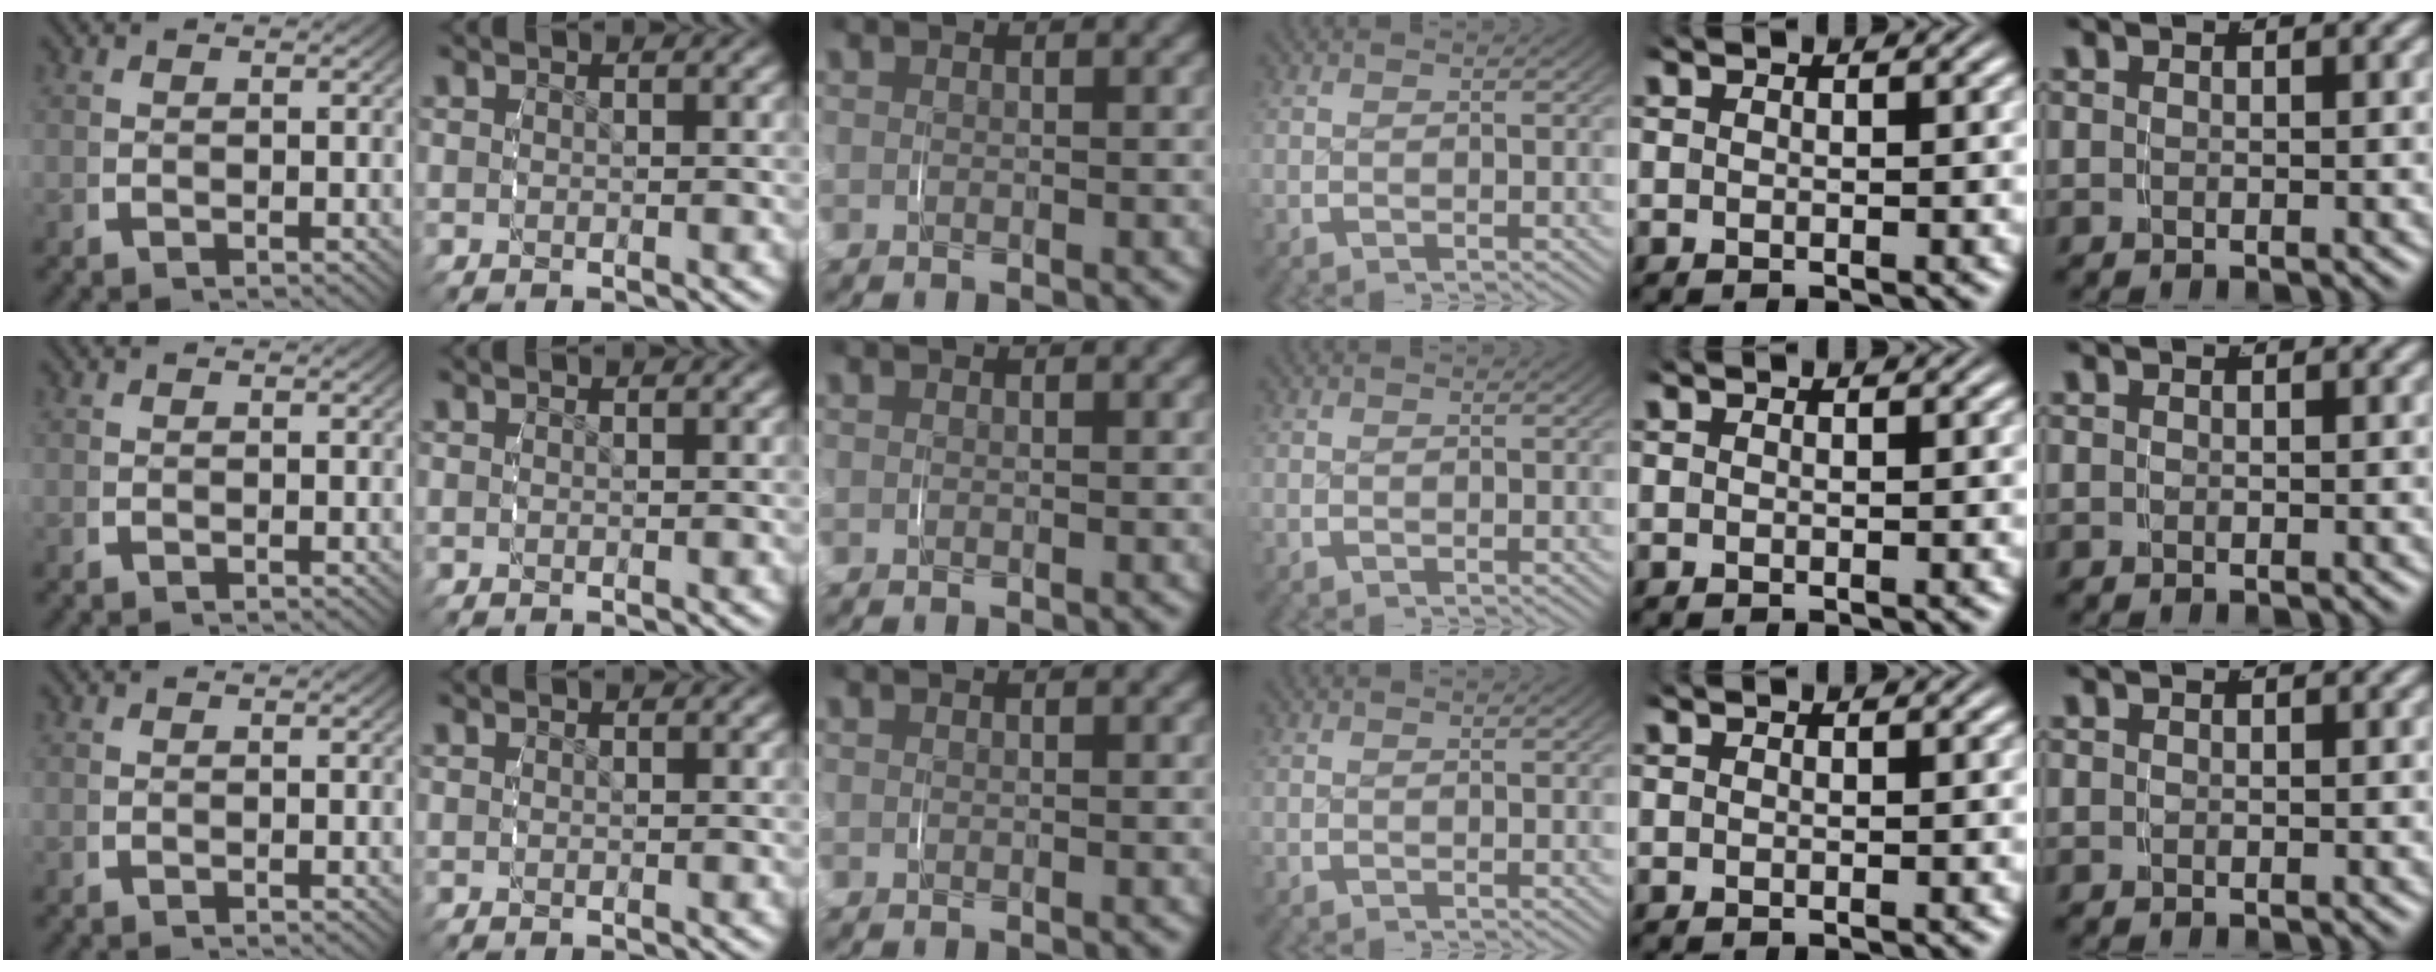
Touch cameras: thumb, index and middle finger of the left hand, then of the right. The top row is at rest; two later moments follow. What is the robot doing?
{"motion": "grasp_and_lifting", "object": "paper towel"}